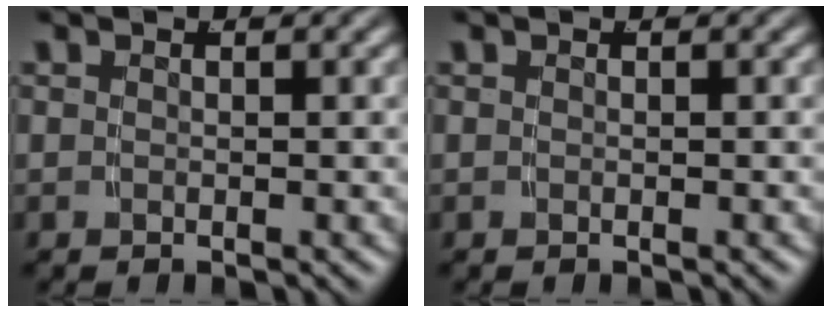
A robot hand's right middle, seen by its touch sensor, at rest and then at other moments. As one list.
[{"total": 0.0}]